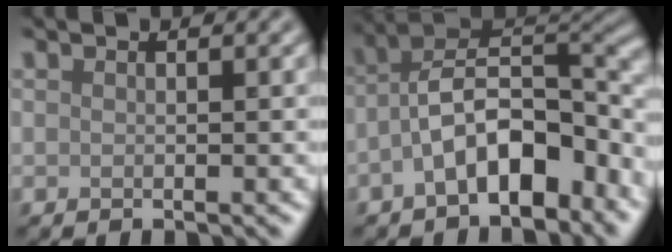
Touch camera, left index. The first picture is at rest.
{"total": 8.9, "force": [-3.4, 4.5, 6.9], "torque": [-0.097, 0.017, -0.073]}